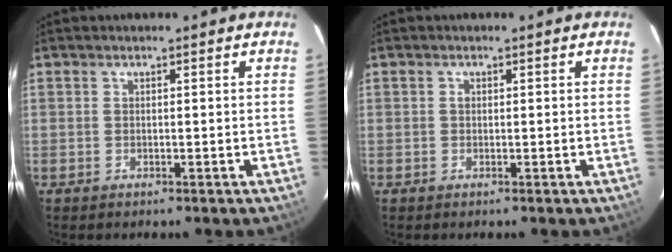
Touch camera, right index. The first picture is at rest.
{"total": 0.5, "force": [0.1, 0.5, 0.2], "torque": [-0.003, 0.003, 0.000]}